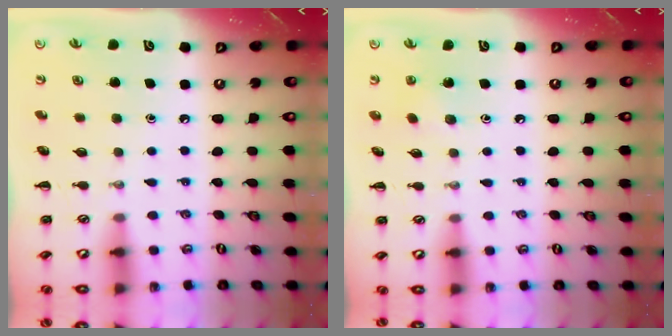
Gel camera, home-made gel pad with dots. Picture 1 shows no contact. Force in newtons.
{"total": 4.6, "press": 4.4, "slide": 1.5}